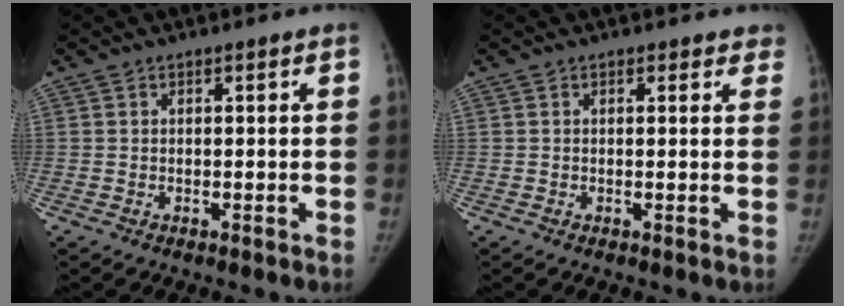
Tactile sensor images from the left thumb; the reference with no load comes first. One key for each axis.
{"total": 3.0, "fx": 2.3, "fy": 1.4, "fz": 1.2, "tx": 0.017, "ty": -0.003, "tz": 0.017}